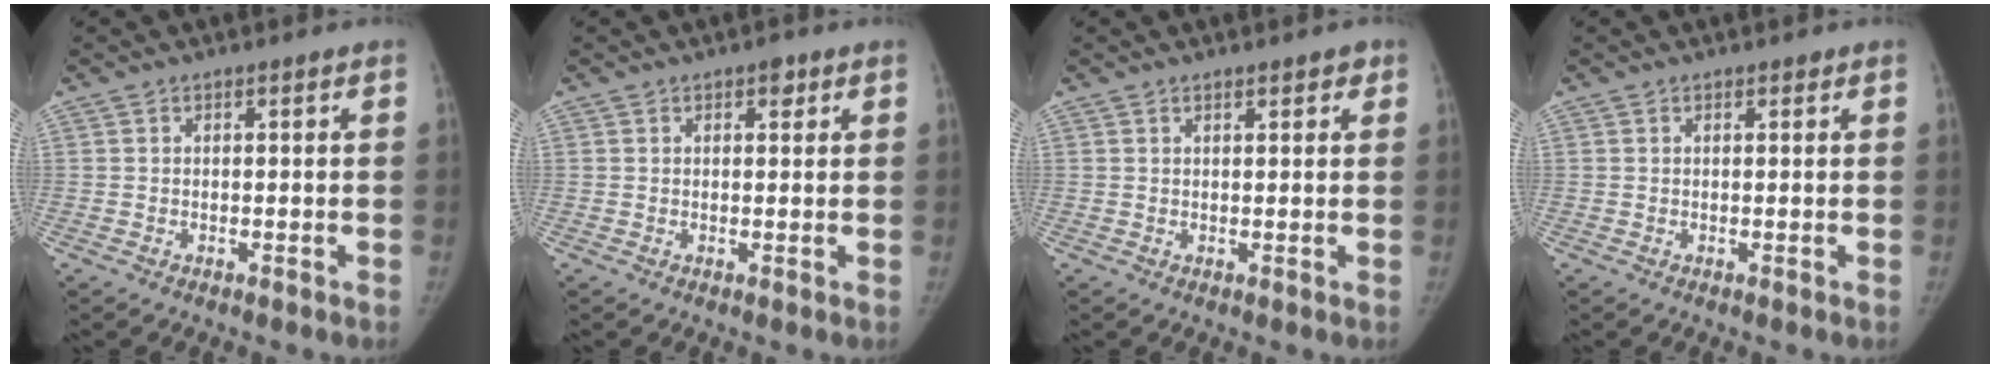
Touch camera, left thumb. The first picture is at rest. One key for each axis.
{"total": 1.9, "fx": 1.1, "fy": 1.0, "fz": 1.2, "tx": -0.007, "ty": -0.003, "tz": 0.012}
{"total": 2.1, "fx": 1.4, "fy": 0.9, "fz": 1.3, "tx": -0.007, "ty": -0.005, "tz": 0.017}
{"total": 0.5, "fx": 0.4, "fy": 0.3, "fz": 0.3, "tx": -0.008, "ty": -0.002, "tz": 0.004}